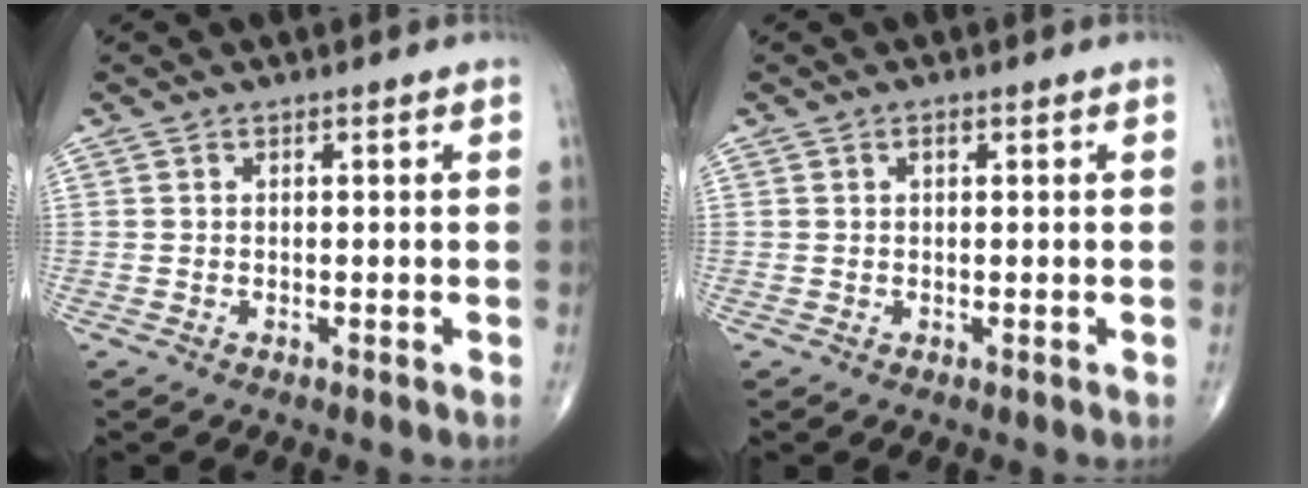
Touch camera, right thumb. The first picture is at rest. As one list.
[{"total": 0.8, "force": [0.3, 0.4, 0.5], "torque": [-0.008, 0.001, 0.003]}]